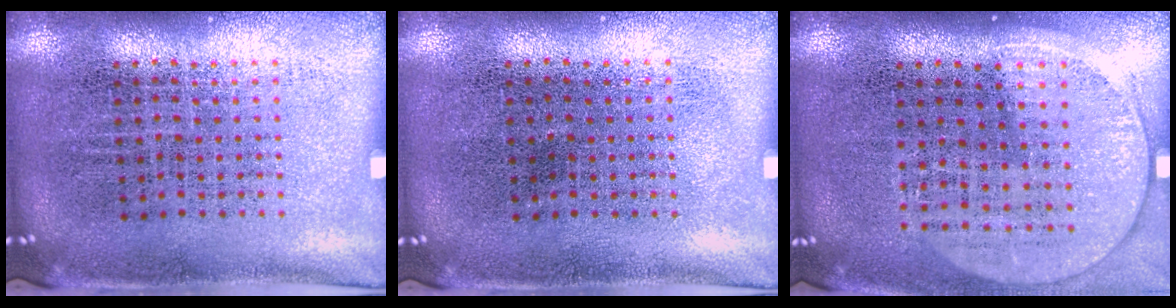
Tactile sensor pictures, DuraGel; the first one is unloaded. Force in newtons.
{"total": 0.0}
{"total": 1.5, "press": 1.4, "slide": 0.6}